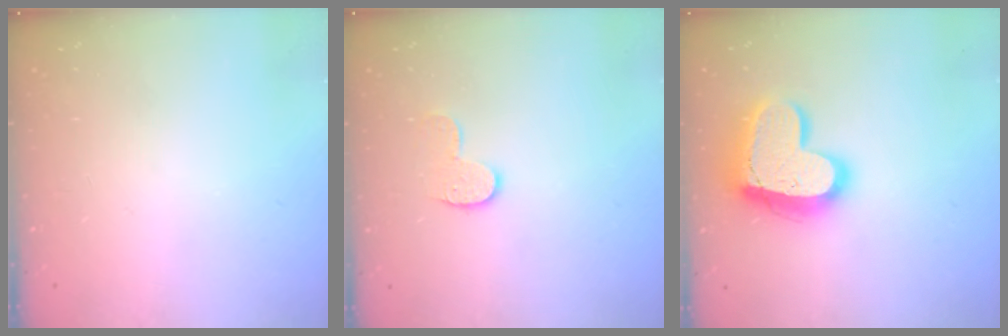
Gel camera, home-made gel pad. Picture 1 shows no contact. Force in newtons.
{"total": 8.1, "press": 8.1, "slide": 0.4}
{"total": 19.3, "press": 19.2, "slide": 2.0}